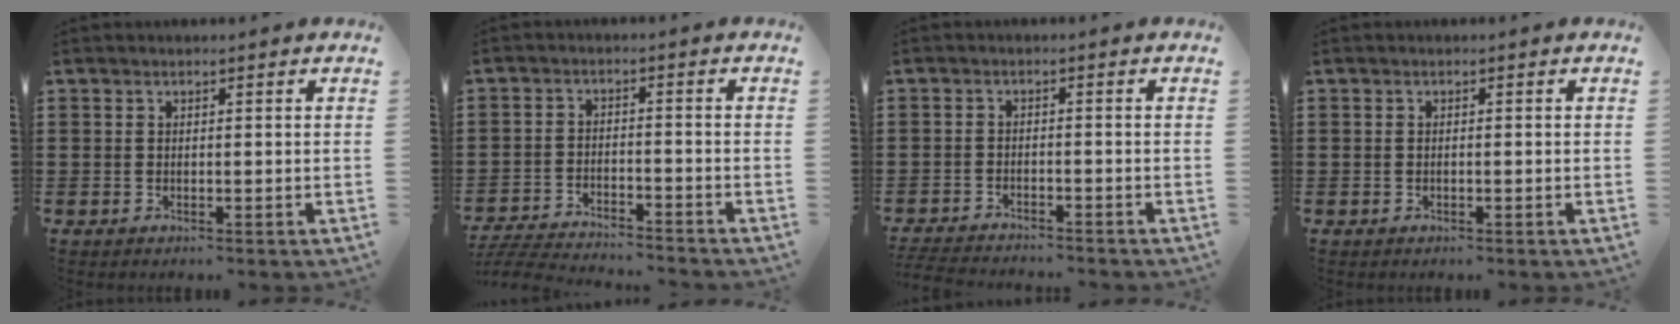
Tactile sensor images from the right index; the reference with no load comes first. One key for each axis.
{"total": 4.7, "fx": -4.7, "fy": 0.0, "fz": 0.8, "tx": -0.025, "ty": -0.006, "tz": -0.097}
{"total": 2.7, "fx": -2.7, "fy": -0.1, "fz": 0.1, "tx": -0.011, "ty": -0.006, "tz": -0.057}
{"total": 0.0}